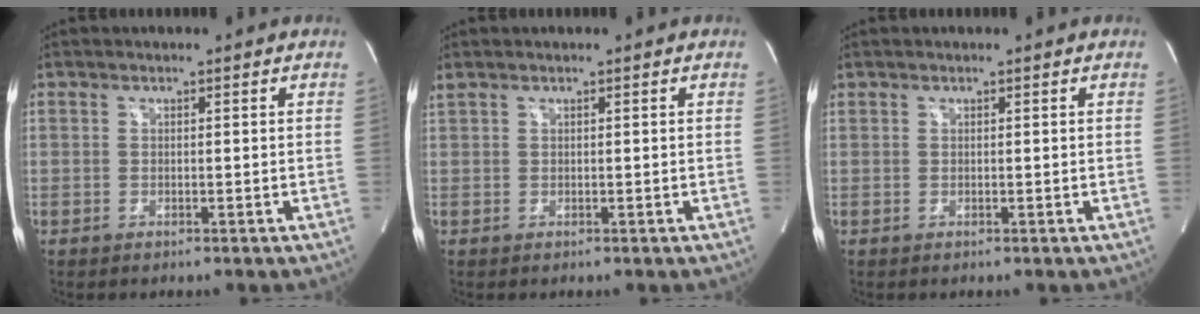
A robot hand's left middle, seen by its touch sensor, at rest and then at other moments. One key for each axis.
{"total": 0.9, "fx": 0.7, "fy": -0.2, "fz": 0.6, "tx": -0.033, "ty": 0.025, "tz": 0.022}
{"total": 0.0}